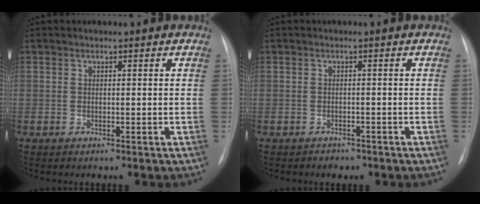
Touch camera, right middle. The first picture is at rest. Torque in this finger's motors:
{"motor_torque": [0.08, -0.12, -0.01, -0.01]}